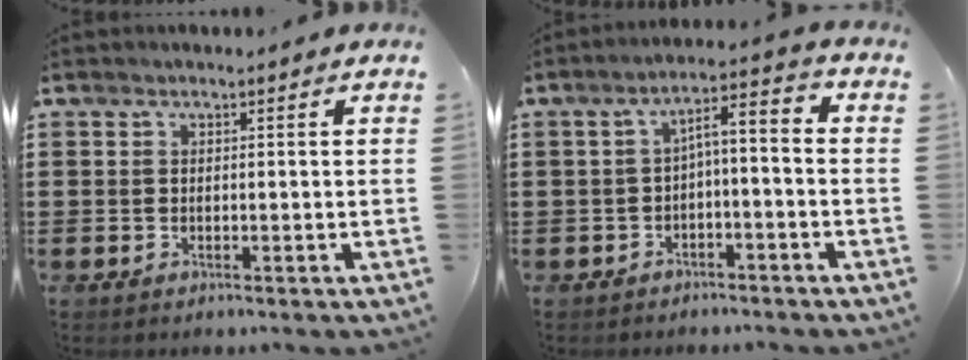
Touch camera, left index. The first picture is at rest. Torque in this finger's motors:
{"motor_torque": [0.06, 0.10, 0.05, 0.01]}